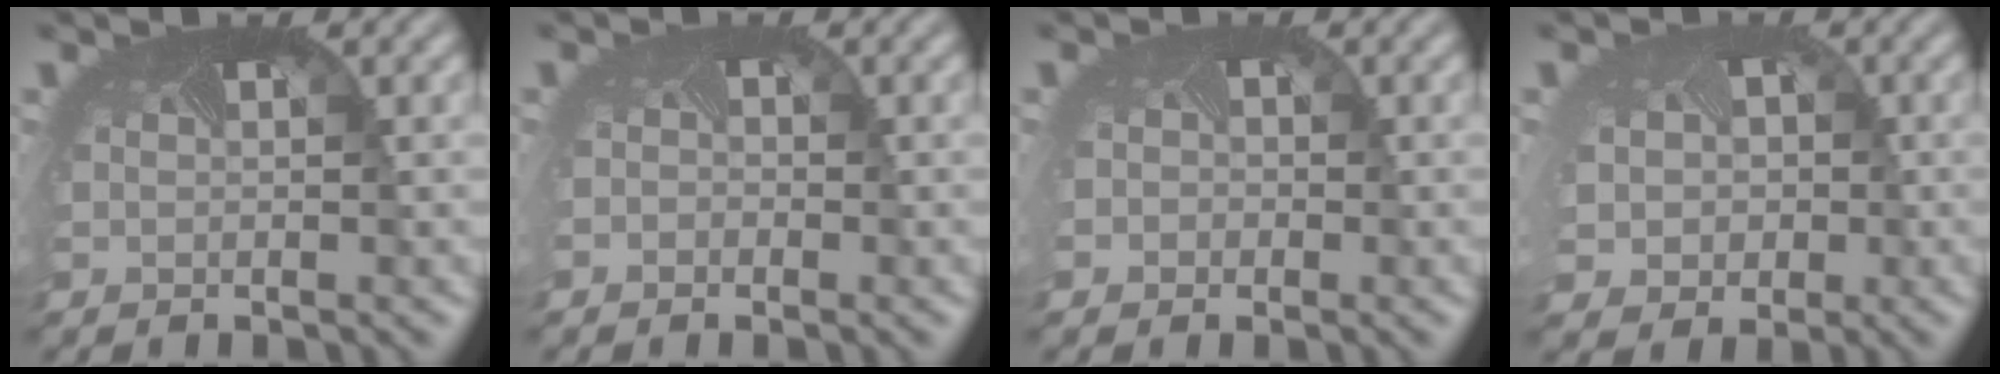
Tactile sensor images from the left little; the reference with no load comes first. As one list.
[{"total": 0.8, "force": [-0.4, 0.7, -0.1], "torque": [0.006, -0.008, -0.008]}, {"total": 1.7, "force": [-0.3, 1.6, 0.4], "torque": [0.002, -0.002, -0.012]}, {"total": 5.3, "force": [-0.4, 4.7, 2.5], "torque": [-0.047, -0.014, -0.016]}]